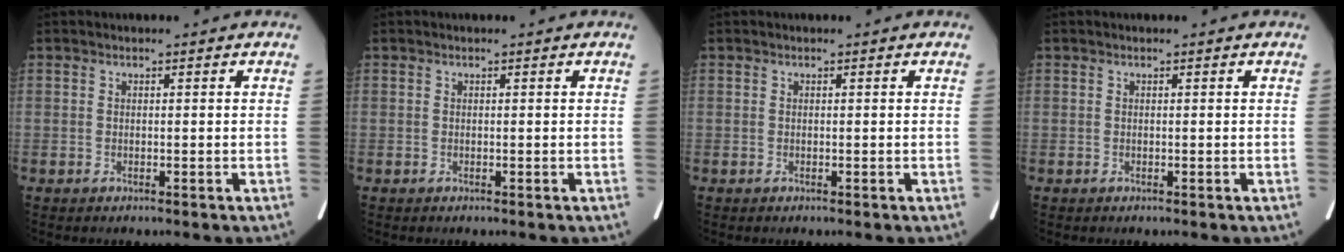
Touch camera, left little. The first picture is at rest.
{"total": 0.0}
{"total": 0.0}
{"total": 0.0}